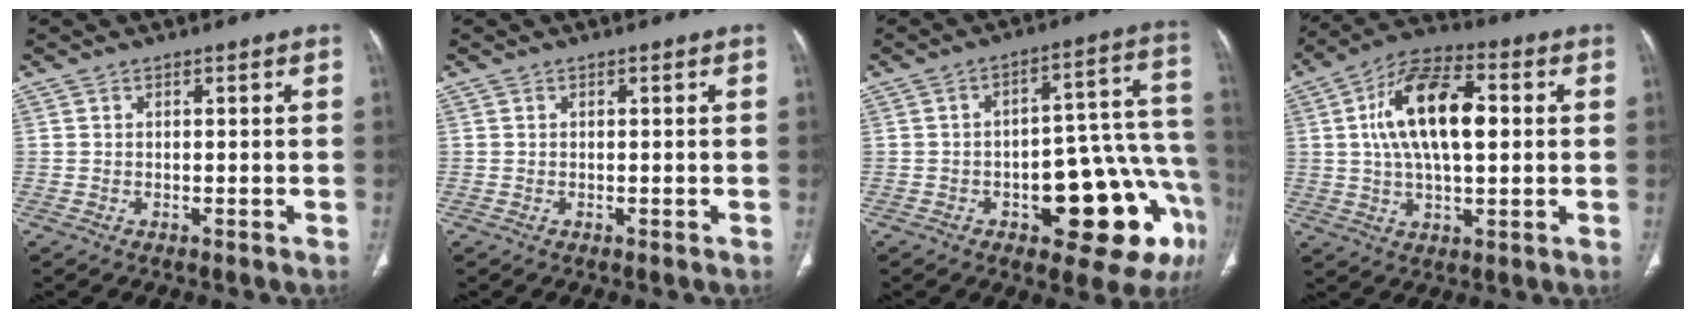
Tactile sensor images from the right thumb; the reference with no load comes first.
{"total": 0.0}
{"total": 20.1, "force": [-7.9, 8.5, 16.4], "torque": [-0.134, 0.066, -0.089]}
{"total": 16.3, "force": [2.5, 7.9, 14.1], "torque": [-0.243, 0.016, 0.037]}